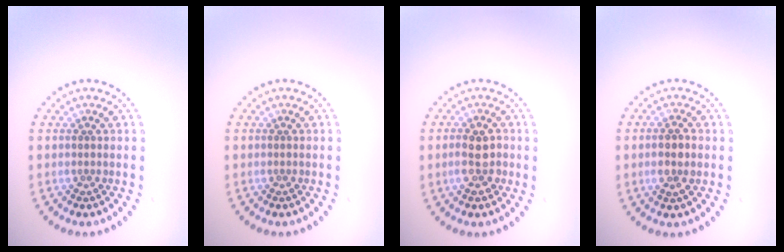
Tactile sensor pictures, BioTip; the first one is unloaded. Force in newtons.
{"total": 0.0}
{"total": 2.8, "press": 2.7, "slide": 0.5}
{"total": 1.6, "press": 1.6, "slide": 0.5}